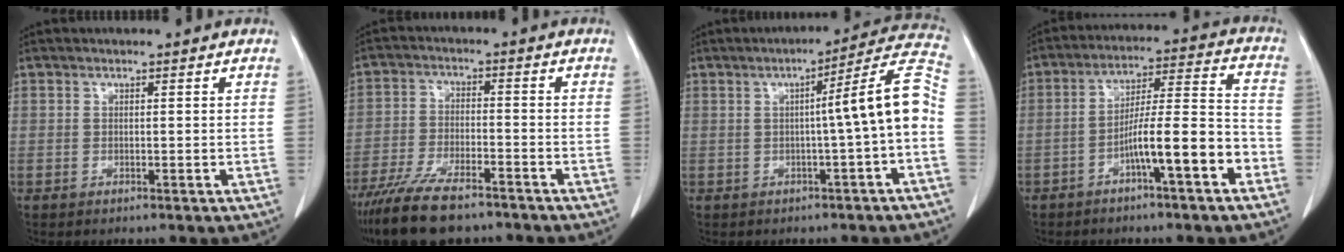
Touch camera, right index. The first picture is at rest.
{"total": 12.6, "force": [-9.9, 3.4, 7.0], "torque": [-0.126, -0.025, -0.165]}
{"total": 10.0, "force": [-1.1, -1.1, 9.9], "torque": [-0.126, 0.024, -0.020]}
{"total": 10.9, "force": [-5.0, 0.7, 9.6], "torque": [-0.156, 0.025, -0.080]}